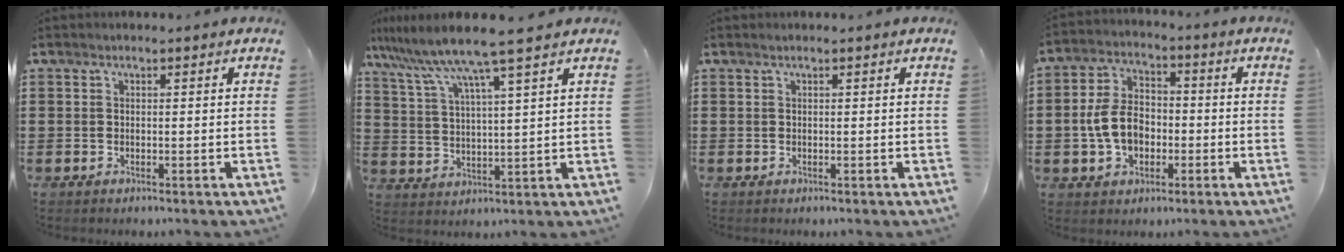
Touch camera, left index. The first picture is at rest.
{"total": 8.4, "force": [6.8, -0.8, 4.8], "torque": [-0.116, -0.035, 0.113]}
{"total": 0.0}
{"total": 7.9, "force": [-1.4, 5.5, 5.5], "torque": [-0.130, 0.008, -0.031]}